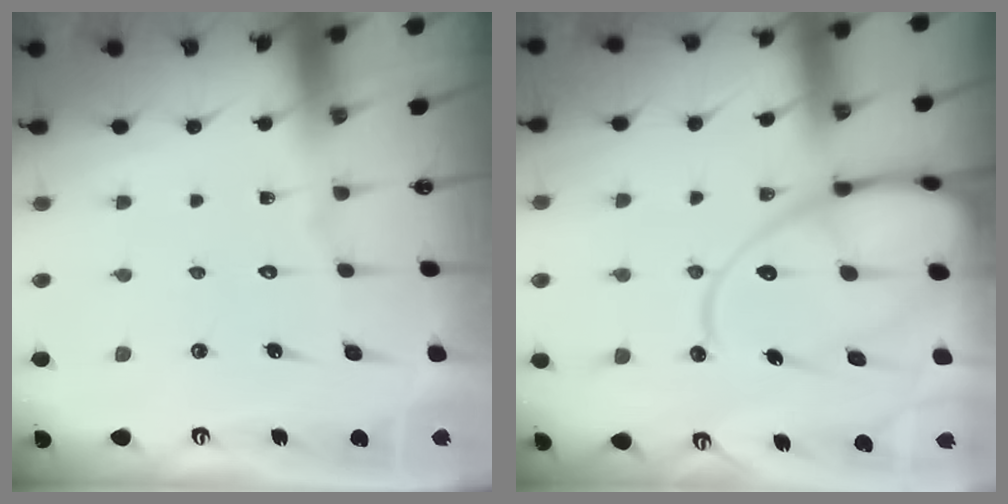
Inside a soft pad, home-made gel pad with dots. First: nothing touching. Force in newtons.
{"total": 18.3, "press": 18.2, "slide": 2.0}